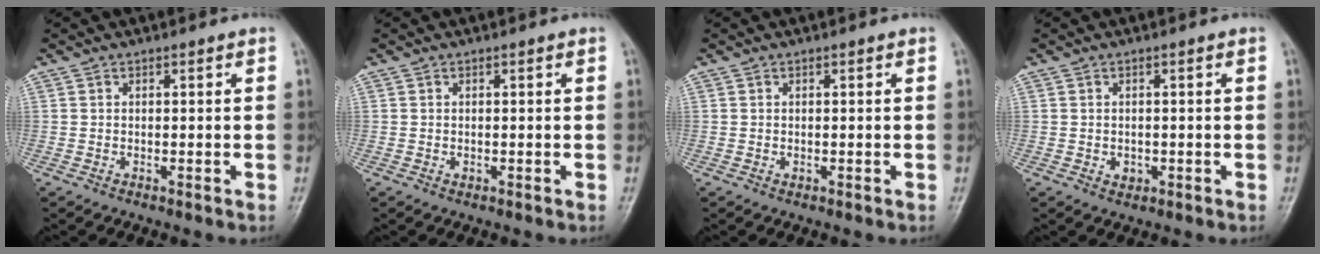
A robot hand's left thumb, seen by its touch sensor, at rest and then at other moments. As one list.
[{"total": 0.6, "force": [0.0, 0.3, 0.5], "torque": [-0.008, 0.006, 0.003]}, {"total": 0.6, "force": [0.0, 0.3, 0.5], "torque": [-0.009, 0.005, 0.004]}, {"total": 1.6, "force": [-0.4, 1.3, 0.9], "torque": [-0.006, 0.003, -0.002]}]